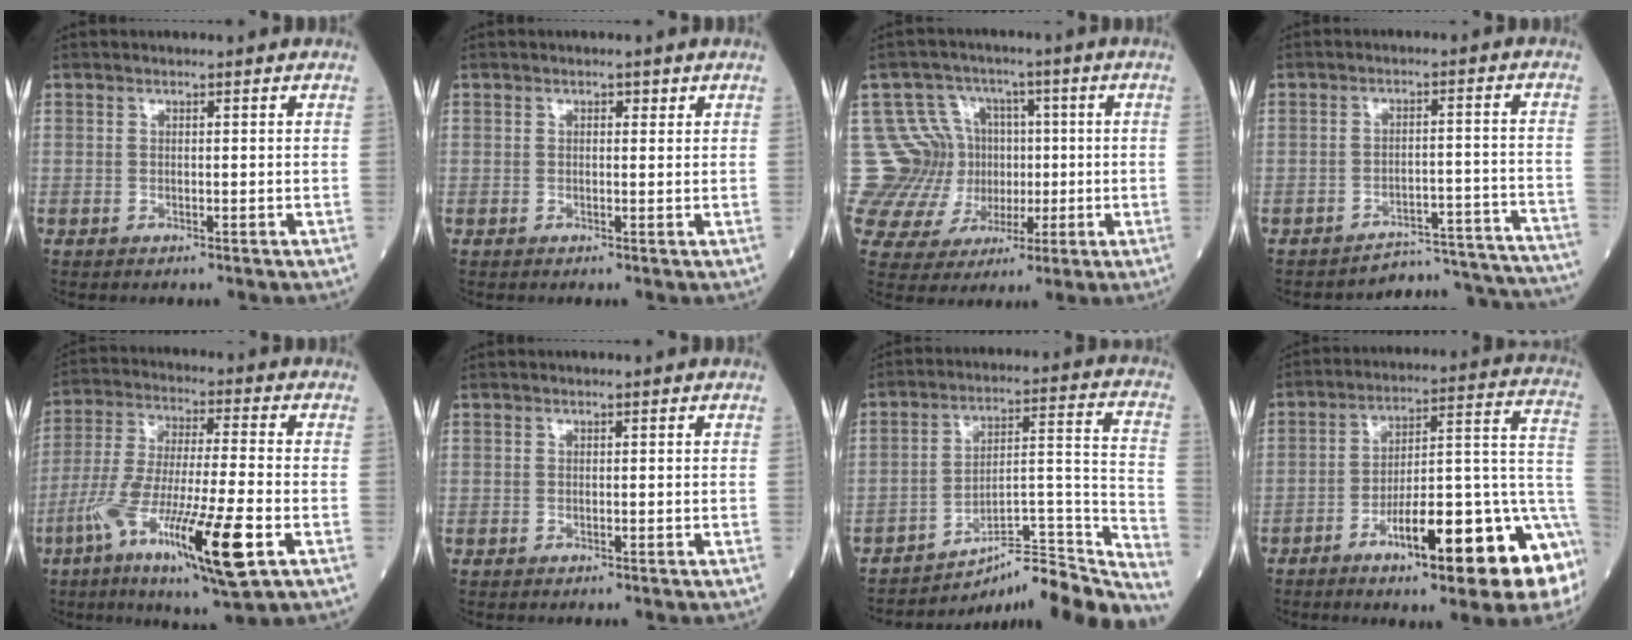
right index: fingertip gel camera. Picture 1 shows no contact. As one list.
[{"total": 0.8, "force": [0.4, 0.5, 0.5], "torque": [-0.004, 0.002, 0.005]}, {"total": 15.8, "force": [1.2, 14.7, 5.5], "torque": [-0.127, 0.061, 0.048]}, {"total": 15.4, "force": [-15.4, 0.8, 0.1], "torque": [0.032, 0.038, -0.188]}, {"total": 17.6, "force": [-7.4, 1.5, 15.9], "torque": [-0.299, -0.034, -0.129]}, {"total": 0.0}, {"total": 19.0, "force": [-17.7, 1.0, 6.8], "torque": [-0.048, 0.050, -0.256]}, {"total": 18.8, "force": [-8.3, 2.9, 16.6], "torque": [-0.174, 0.023, -0.117]}]